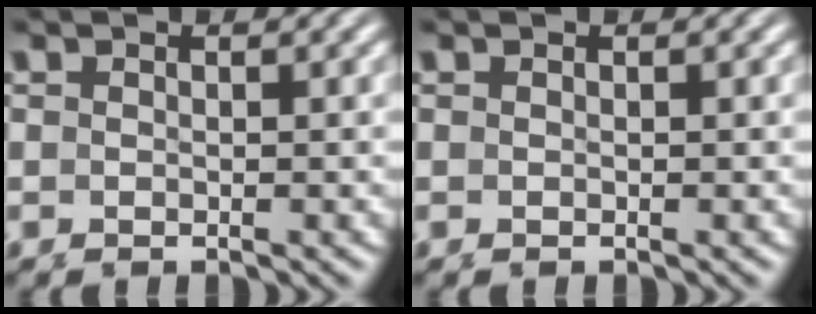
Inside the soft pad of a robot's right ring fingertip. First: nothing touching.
{"total": 0.0}